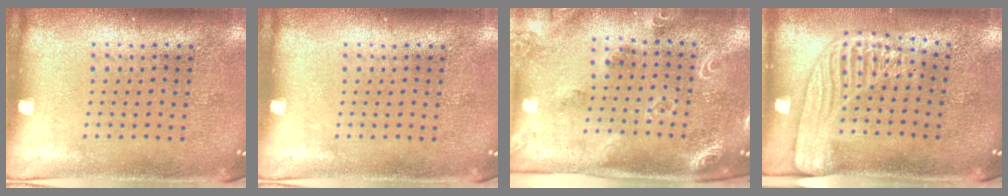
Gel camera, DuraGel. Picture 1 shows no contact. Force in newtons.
{"total": 0.0}
{"total": 1.9, "press": 1.8, "slide": 0.3}
{"total": 2.2, "press": 1.7, "slide": 1.3}